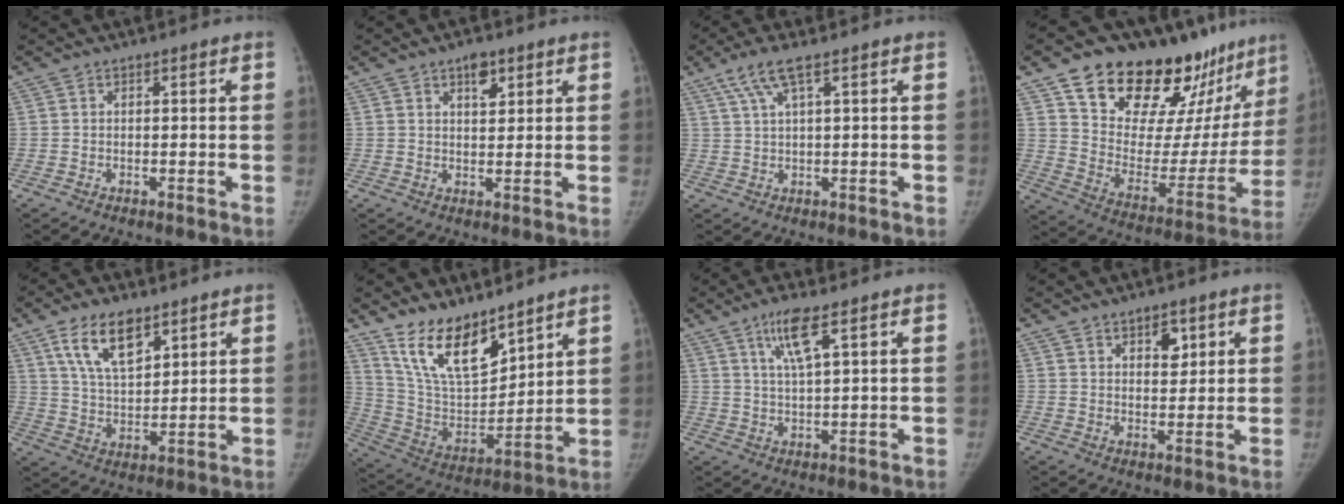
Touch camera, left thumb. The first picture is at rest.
{"total": 3.9, "force": [2.3, 2.0, 2.4], "torque": [-0.022, -0.012, 0.035]}
{"total": 5.0, "force": [2.7, 0.6, 4.1], "torque": [-0.104, 0.004, 0.062]}
{"total": 30.5, "force": [21.8, 13.8, 16.1], "torque": [-0.202, -0.092, 0.322]}
{"total": 11.3, "force": [6.5, 5.3, 7.6], "torque": [-0.119, -0.032, 0.128]}
{"total": 16.1, "force": [11.7, 6.6, 8.9], "torque": [-0.120, -0.072, 0.234]}
{"total": 6.4, "force": [3.4, 0.8, 5.4], "torque": [-0.113, -0.018, 0.071]}
{"total": 4.7, "force": [2.5, 2.7, 2.9], "torque": [-0.021, -0.017, 0.040]}